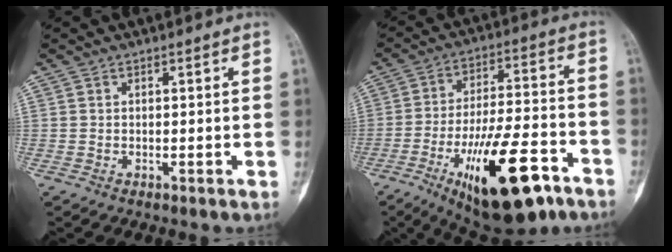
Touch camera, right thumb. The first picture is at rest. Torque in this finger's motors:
{"motor_torque": [2.63, 2.38, 2.01, -0.76, 0.57]}